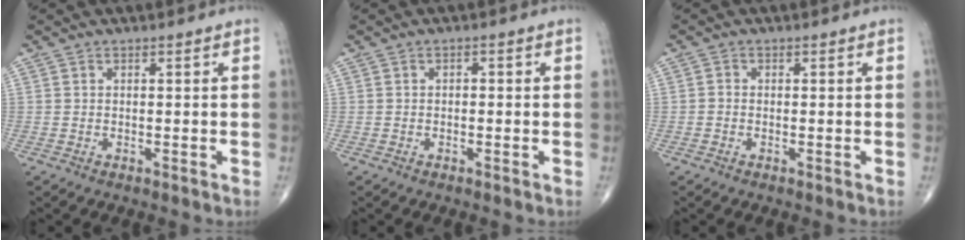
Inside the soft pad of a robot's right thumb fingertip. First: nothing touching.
{"total": 0.8, "force": [-0.1, 0.5, 0.5], "torque": [-0.001, 0.003, -0.007]}
{"total": 0.7, "force": [-0.3, 0.6, 0.3], "torque": [-0.002, 0.001, -0.010]}